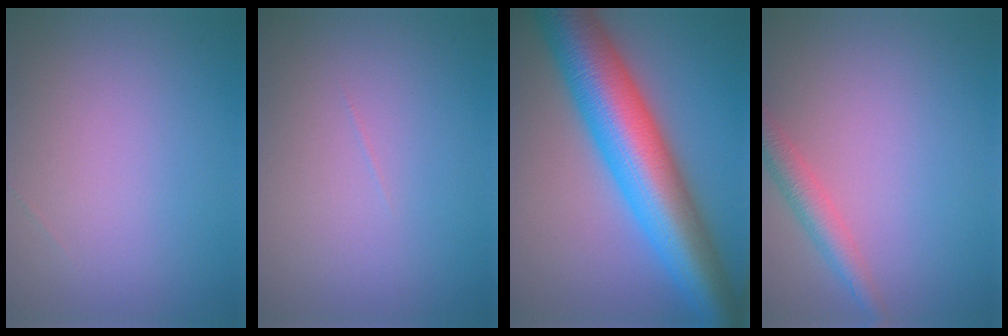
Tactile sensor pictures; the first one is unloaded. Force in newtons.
{"total": 0.0}
{"total": 12.8, "press": 12.8, "slide": 0.1}
{"total": 2.6, "press": 2.6, "slide": 0.1}